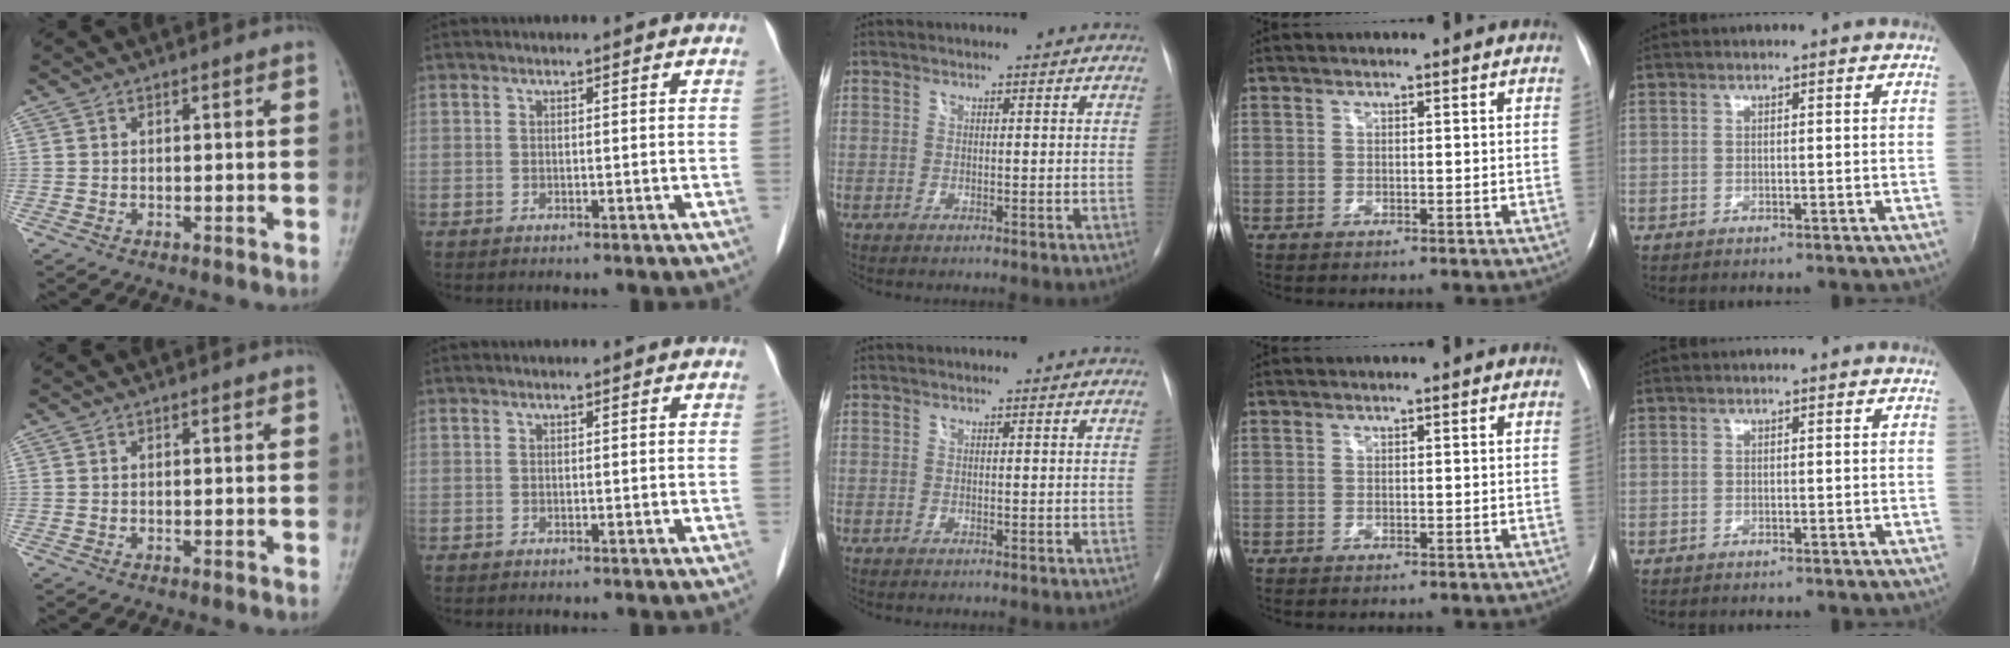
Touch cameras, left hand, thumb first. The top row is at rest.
{}